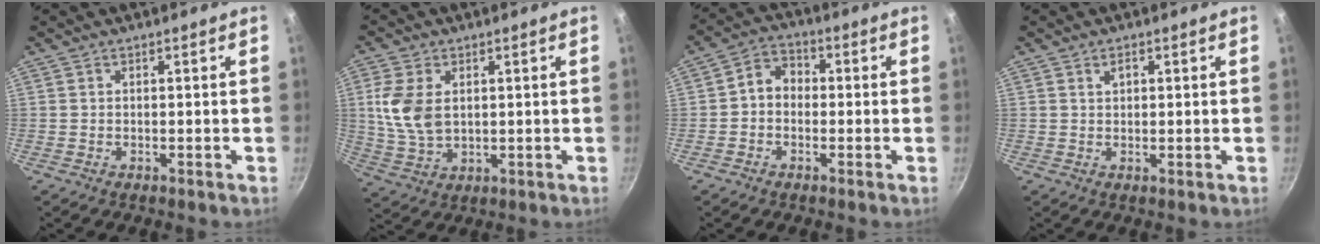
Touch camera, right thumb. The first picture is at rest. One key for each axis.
{"total": 9.3, "fx": 1.8, "fy": 5.9, "fz": 6.9, "tx": -0.140, "ty": -0.012, "tz": 0.041}
{"total": 5.2, "fx": -0.6, "fy": 4.3, "fz": 3.0, "tx": -0.029, "ty": 0.020, "tz": -0.026}
{"total": 1.5, "fx": 0.7, "fy": 0.9, "fz": 1.0, "tx": -0.010, "ty": -0.003, "tz": 0.010}